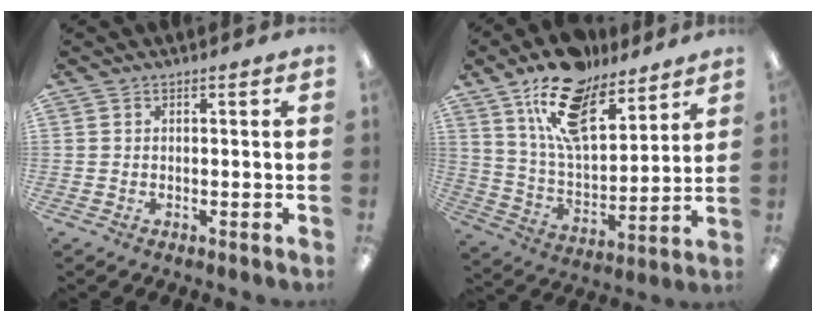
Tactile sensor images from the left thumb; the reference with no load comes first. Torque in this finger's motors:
{"motor_torque": [0.74, 0.52, 1.43, -1.40, 0.15]}